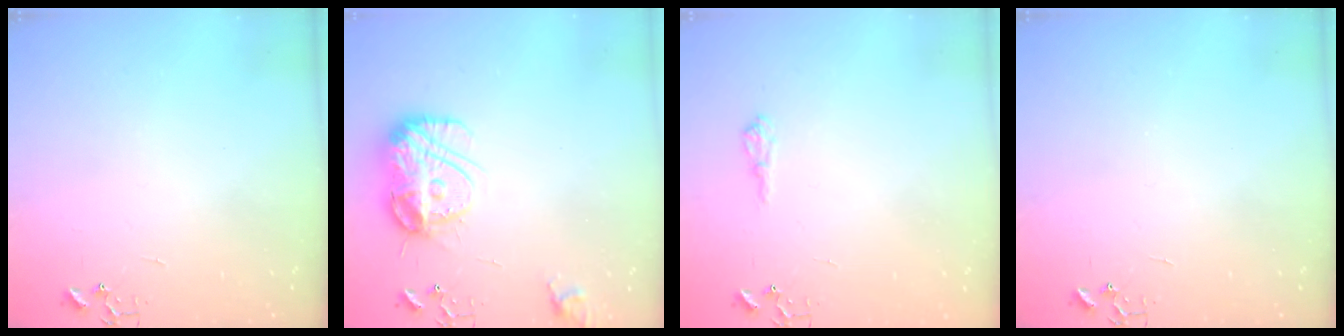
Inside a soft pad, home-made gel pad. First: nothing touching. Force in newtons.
{"total": 14.7, "press": 14.7, "slide": 1.0}
{"total": 7.1, "press": 7.1, "slide": 0.9}
{"total": 0.0}